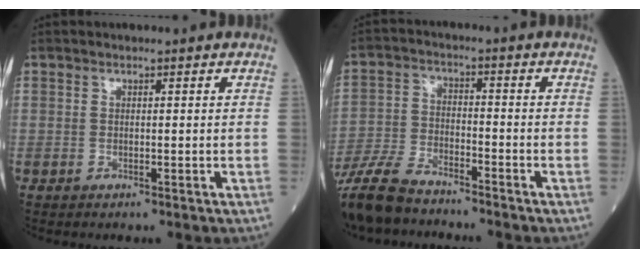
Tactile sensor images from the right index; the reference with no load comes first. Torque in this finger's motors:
{"motor_torque": [0.71, -0.72, 0.58, 0.17]}